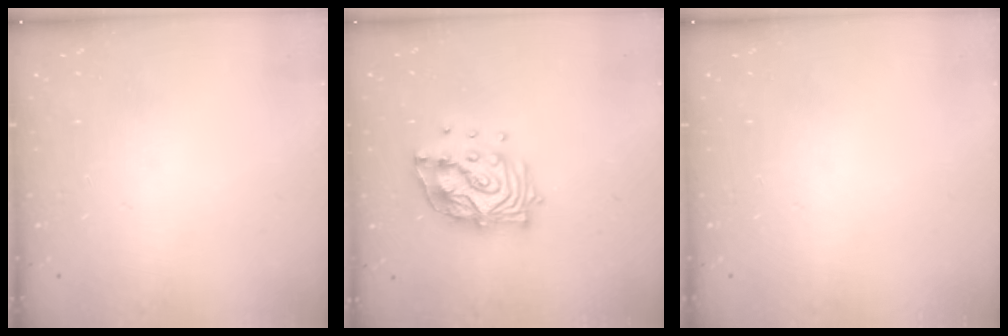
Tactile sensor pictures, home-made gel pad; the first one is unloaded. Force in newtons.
{"total": 13.7, "press": 13.7, "slide": 1.2}
{"total": 0.0}